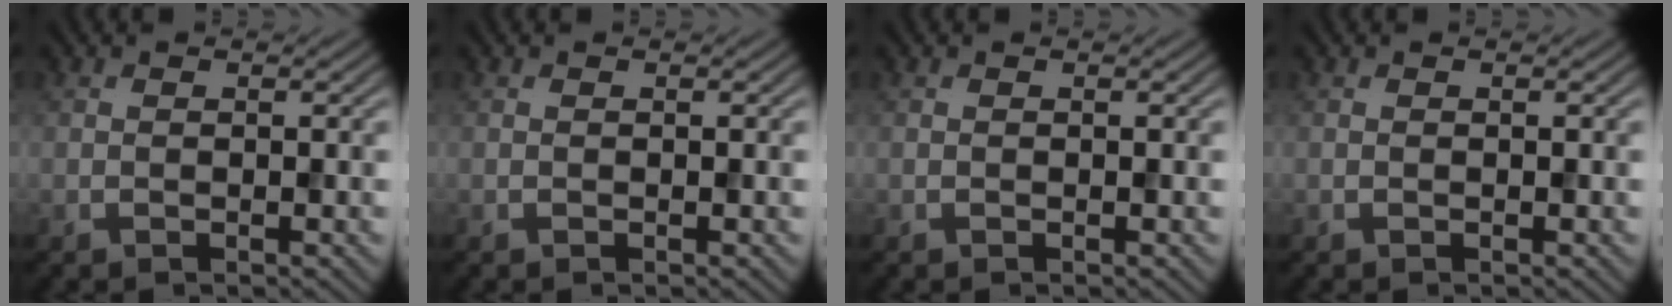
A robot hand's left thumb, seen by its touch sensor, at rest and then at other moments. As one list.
[{"total": 0.0}, {"total": 0.0}, {"total": 0.0}]